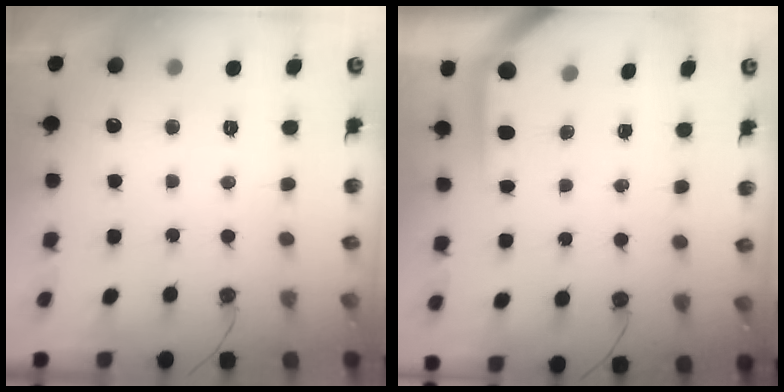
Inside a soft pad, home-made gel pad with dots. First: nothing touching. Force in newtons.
{"total": 3.7, "press": 3.6, "slide": 0.3}